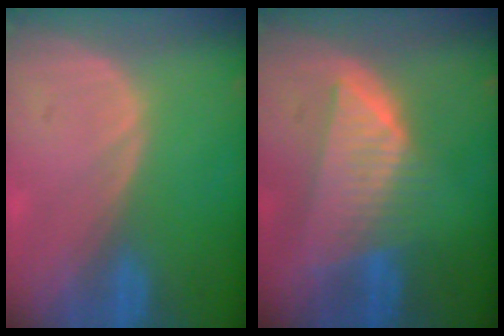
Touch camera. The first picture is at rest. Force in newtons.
{"total": 7.9, "press": 7.2, "slide": 3.2}